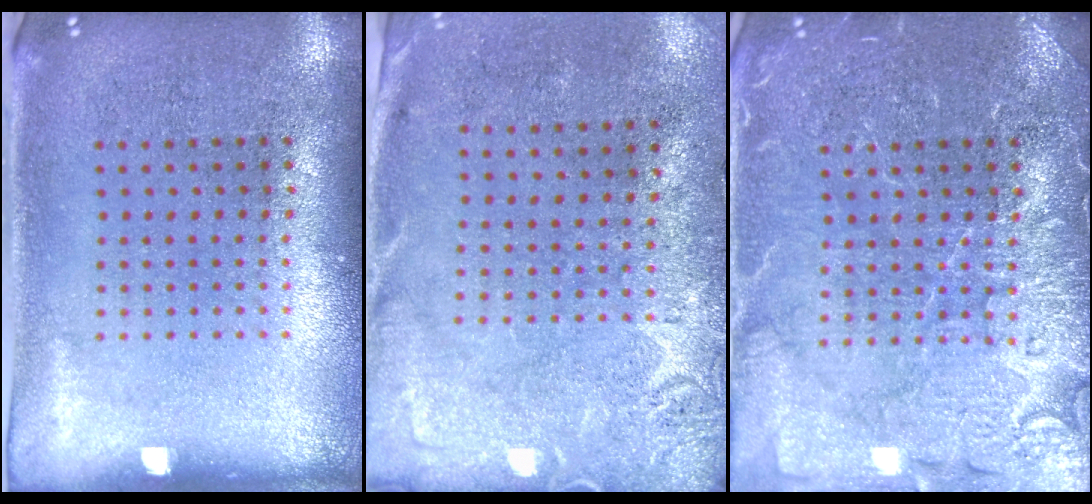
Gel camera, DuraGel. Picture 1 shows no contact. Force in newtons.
{"total": 2.7, "press": 2.2, "slide": 1.7}
{"total": 6.1, "press": 6.1, "slide": 0.9}